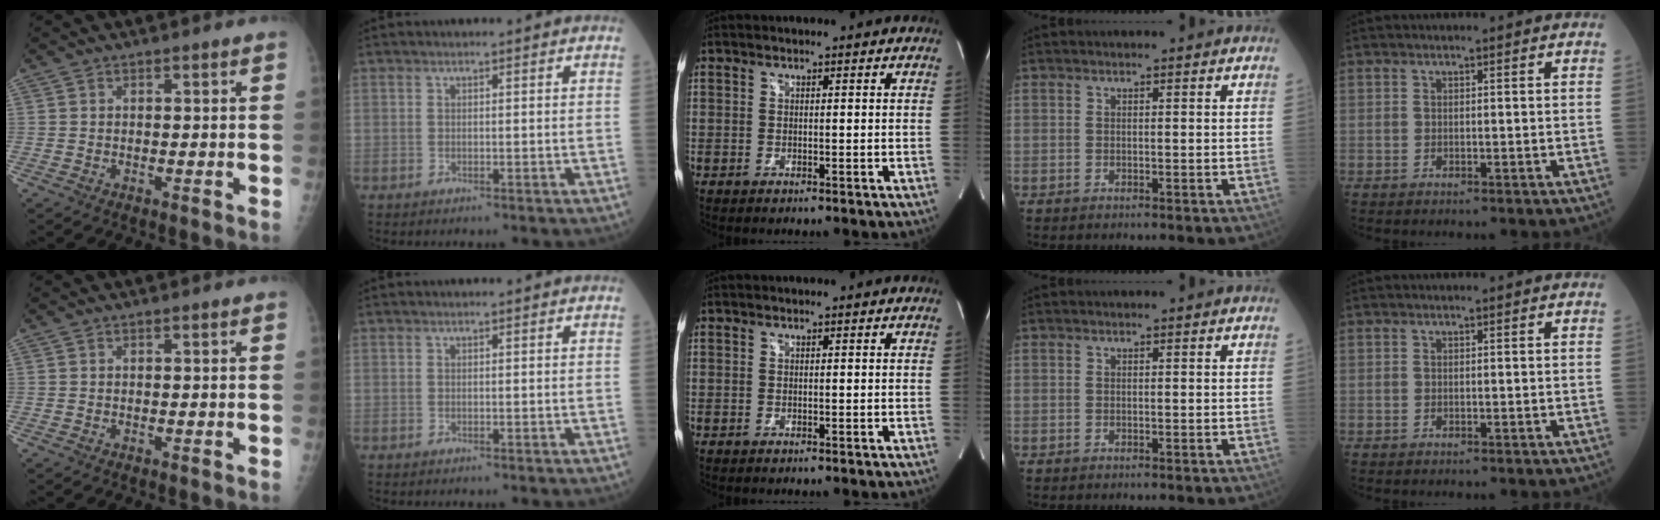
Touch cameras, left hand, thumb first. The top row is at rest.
{}